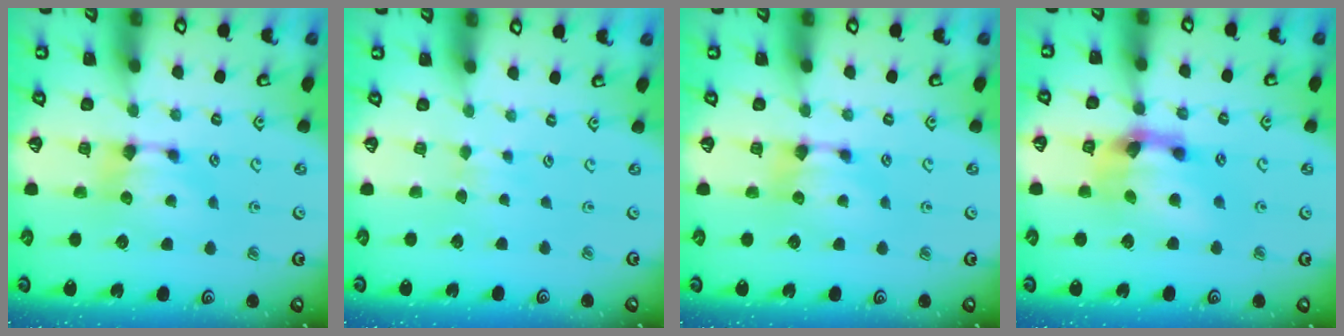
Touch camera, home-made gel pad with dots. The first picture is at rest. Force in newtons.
{"total": 2.5, "press": 2.5, "slide": 0.5}
{"total": 0.0}
{"total": 6.4, "press": 5.9, "slide": 2.4}